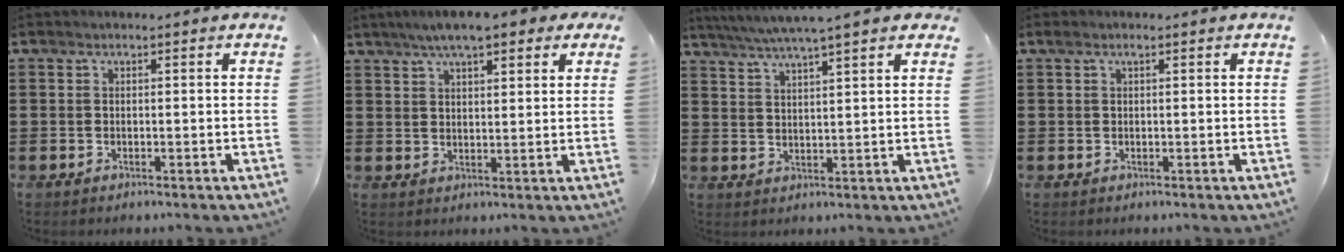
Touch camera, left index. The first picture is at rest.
{"total": 6.2, "force": [4.7, 1.5, 3.8], "torque": [-0.085, 0.004, 0.084]}
{"total": 5.1, "force": [4.3, 0.0, 2.7], "torque": [-0.064, -0.013, 0.074]}
{"total": 0.8, "force": [0.3, 0.2, 0.7], "torque": [-0.013, 0.002, 0.005]}